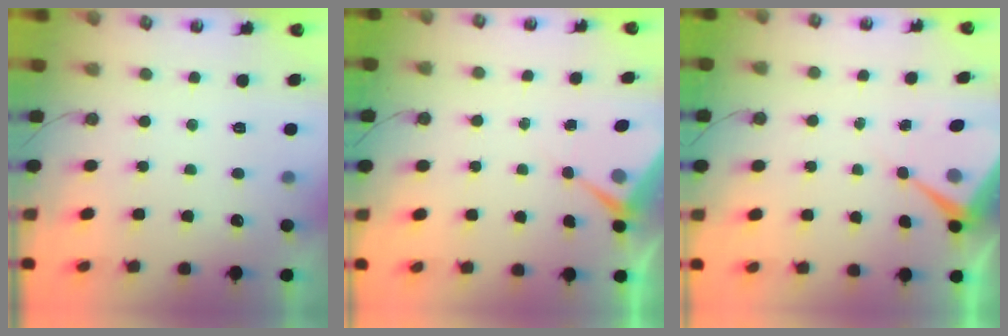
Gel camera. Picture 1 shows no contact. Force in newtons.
{"total": 6.0, "press": 6.0, "slide": 0.7}
{"total": 7.6, "press": 7.6, "slide": 0.8}